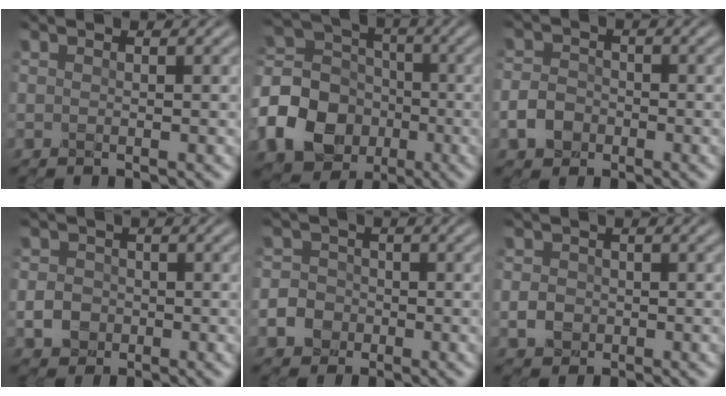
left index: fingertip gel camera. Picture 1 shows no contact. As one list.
[{"total": 13.4, "force": [-4.5, 11.2, 5.9], "torque": [-0.150, -0.023, -0.106]}, {"total": 3.0, "force": [-1.5, 2.2, 1.3], "torque": [-0.028, 0.003, -0.034]}, {"total": 2.5, "force": [-0.8, 2.1, 1.0], "torque": [-0.018, 0.002, -0.021]}, {"total": 3.3, "force": [-1.3, 2.9, 0.9], "torque": [0.001, -0.001, -0.039]}, {"total": 2.0, "force": [-0.6, 1.7, 0.8], "torque": [-0.015, -0.001, -0.017]}]